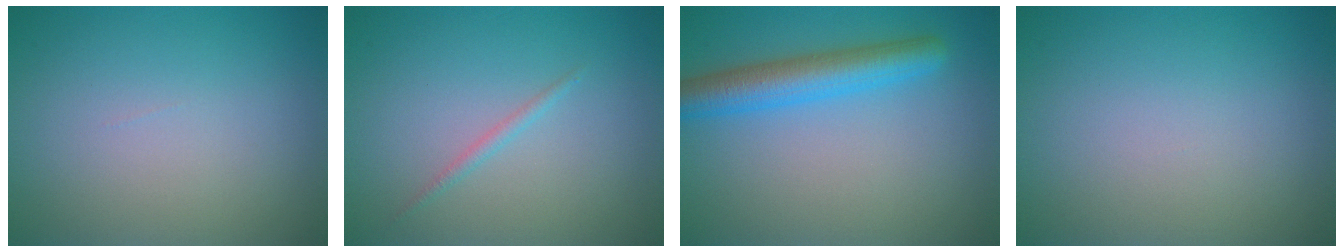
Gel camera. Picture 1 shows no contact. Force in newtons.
{"total": 0.8, "press": 0.8, "slide": 0.0}
{"total": 4.8, "press": 4.8, "slide": 0.2}
{"total": 0.0}